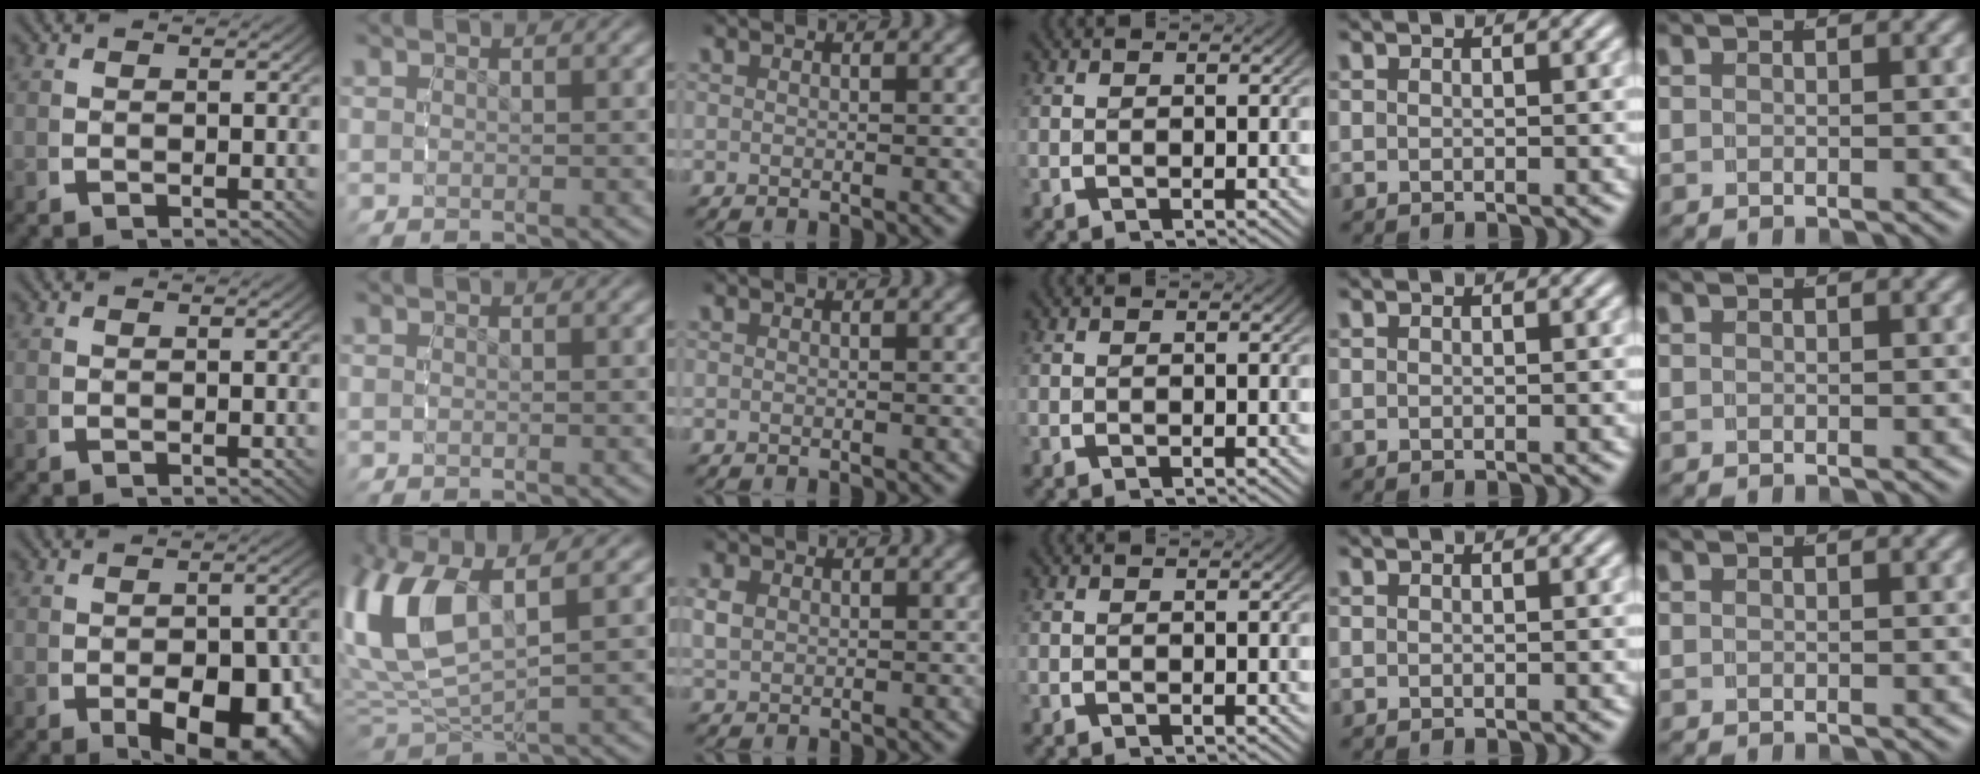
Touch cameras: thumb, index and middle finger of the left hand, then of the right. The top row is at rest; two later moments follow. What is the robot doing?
{"motion": "grasp_and_lifting", "object": "bowl"}